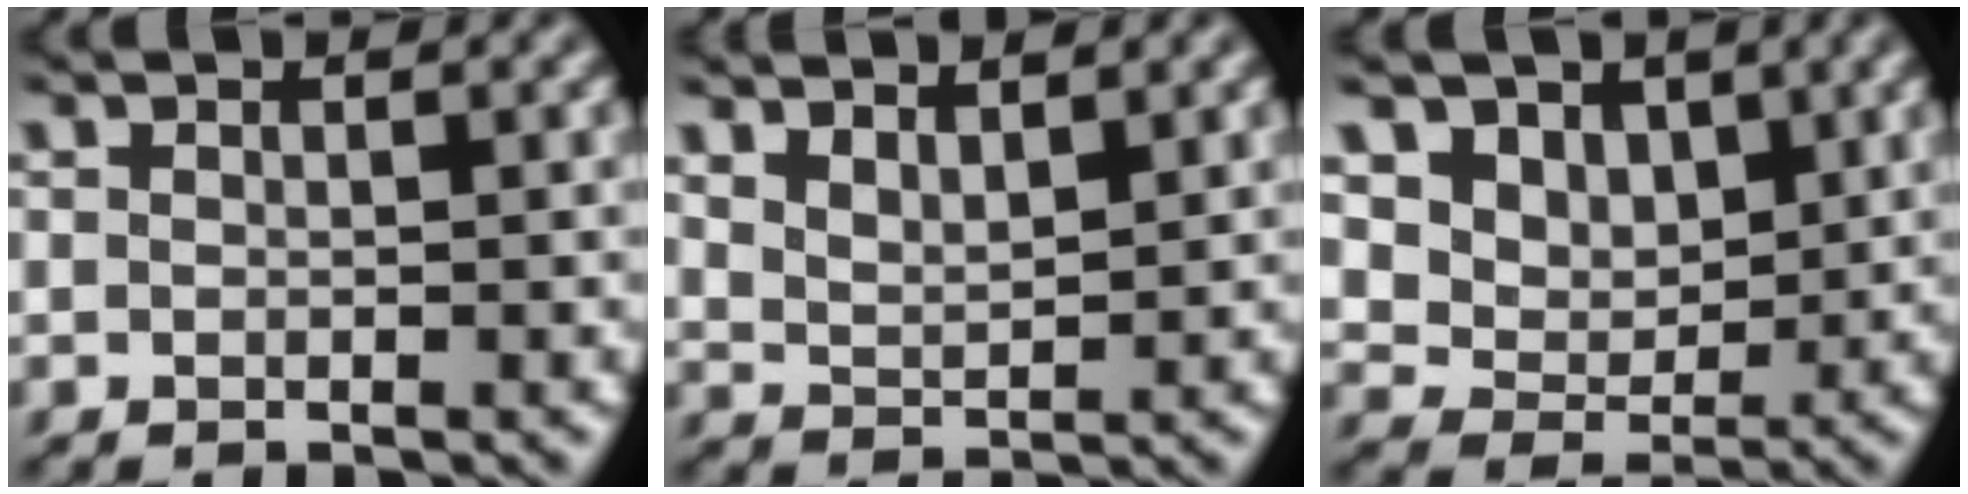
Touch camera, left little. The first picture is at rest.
{"total": 2.9, "force": [2.4, 0.9, 1.5], "torque": [-0.030, 0.004, 0.049]}
{"total": 6.2, "force": [3.2, 4.4, 2.9], "torque": [-0.082, -0.018, 0.070]}